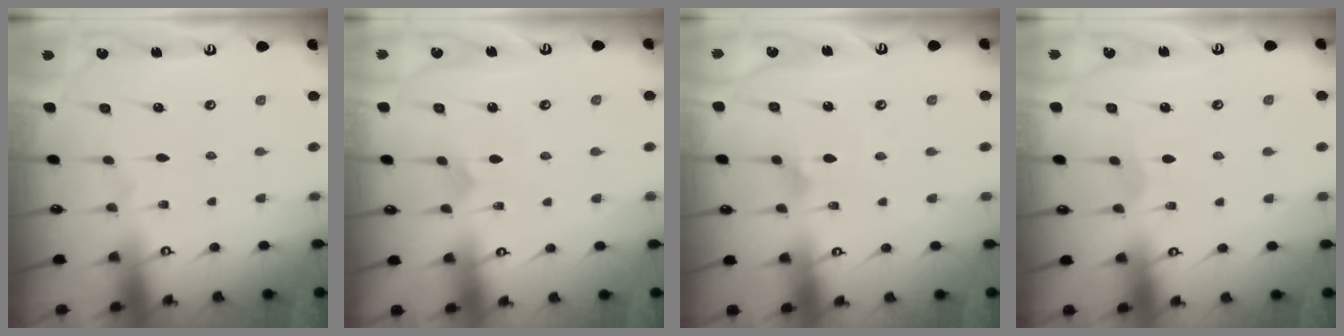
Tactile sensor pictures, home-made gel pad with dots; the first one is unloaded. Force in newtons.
{"total": 2.3, "press": 2.3, "slide": 0.2}
{"total": 2.6, "press": 2.6, "slide": 0.3}
{"total": 2.8, "press": 2.8, "slide": 0.2}